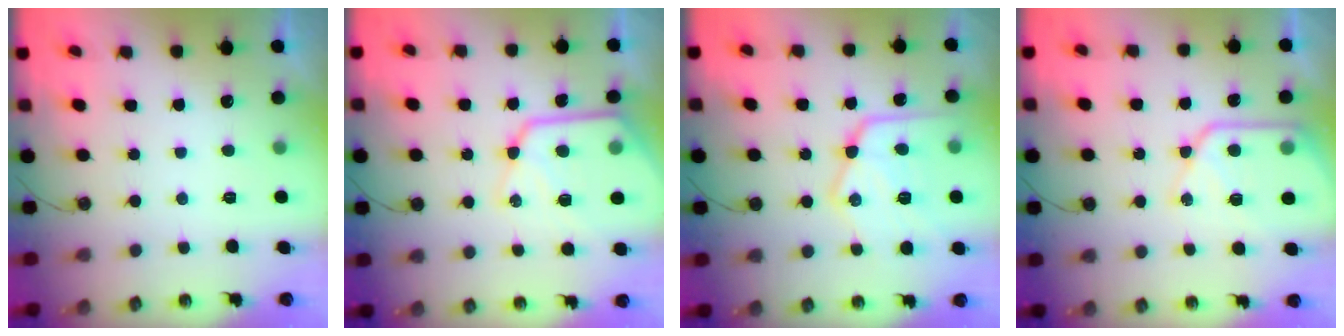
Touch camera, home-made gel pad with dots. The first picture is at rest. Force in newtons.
{"total": 15.6, "press": 15.6, "slide": 0.9}
{"total": 20.6, "press": 20.6, "slide": 1.9}
{"total": 13.9, "press": 13.8, "slide": 1.4}